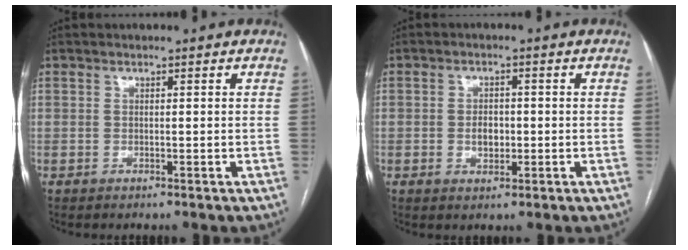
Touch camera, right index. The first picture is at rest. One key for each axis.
{"total": 2.9, "fx": -0.5, "fy": 1.9, "fz": 2.2, "tx": -0.031, "ty": 0.002, "tz": -0.004}